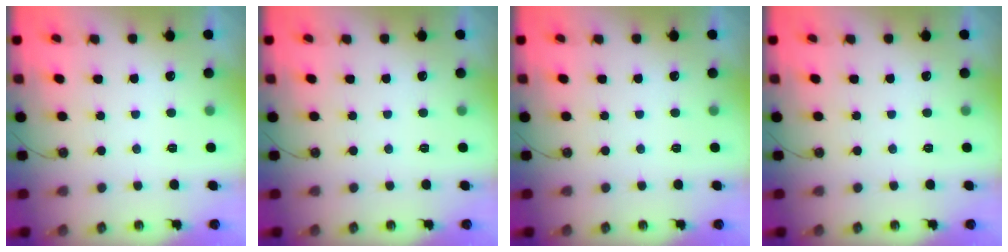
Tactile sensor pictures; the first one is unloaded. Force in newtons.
{"total": 0.0}
{"total": 0.0}
{"total": 0.0}